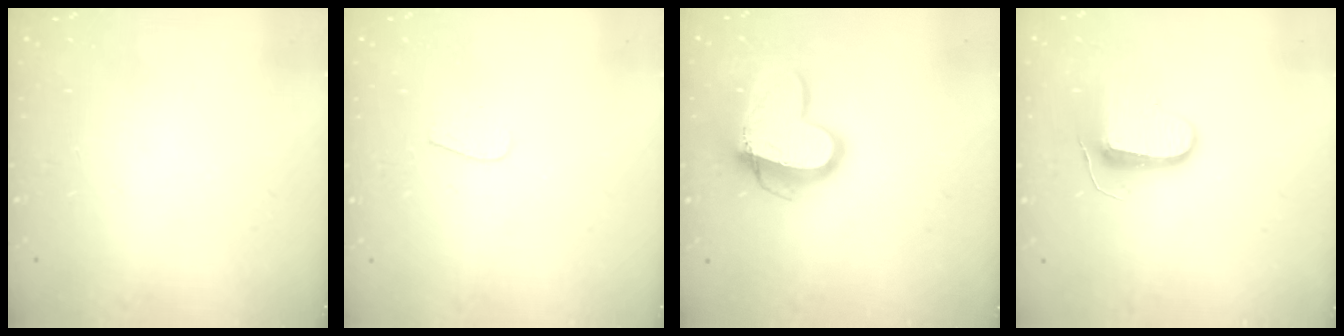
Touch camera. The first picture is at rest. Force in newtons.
{"total": 3.7, "press": 3.7, "slide": 0.3}
{"total": 13.7, "press": 13.6, "slide": 1.3}
{"total": 9.5, "press": 9.5, "slide": 0.8}